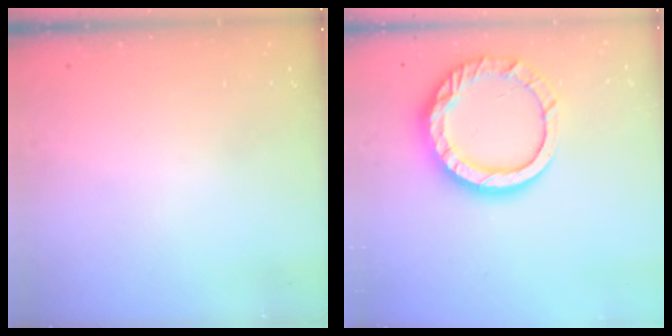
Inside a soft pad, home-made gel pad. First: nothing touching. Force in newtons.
{"total": 15.3, "press": 15.2, "slide": 1.3}